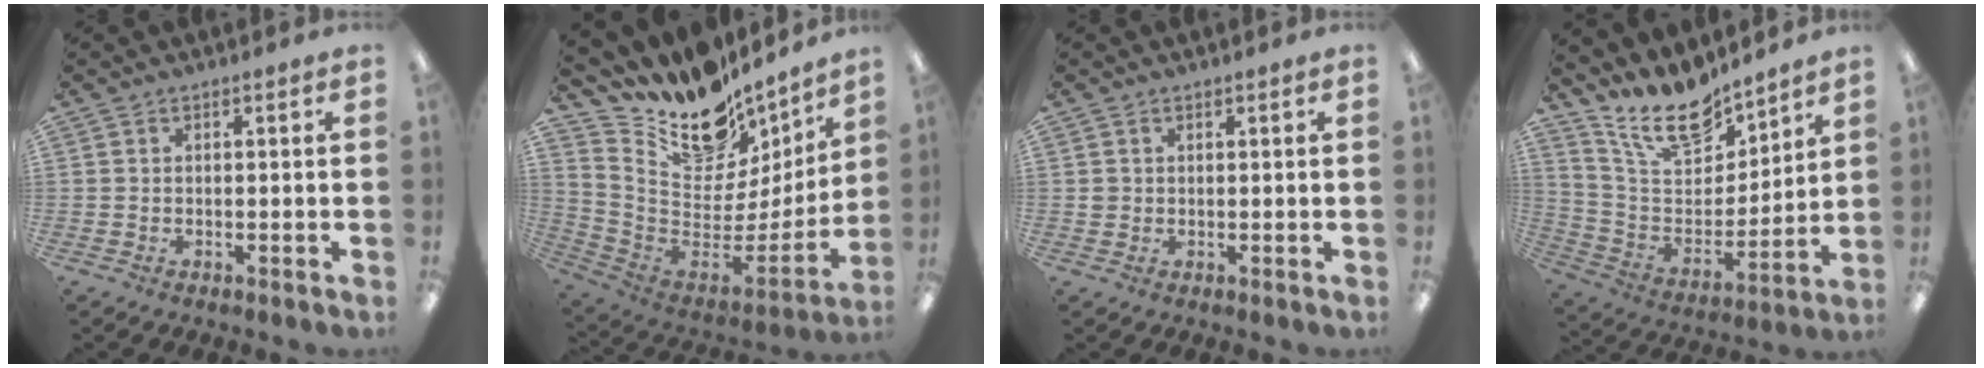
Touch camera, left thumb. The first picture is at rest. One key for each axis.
{"total": 15.8, "fx": 11.9, "fy": 8.4, "fz": 6.2, "tx": -0.105, "ty": -0.114, "tz": 0.212}
{"total": 1.3, "fx": 0.6, "fy": 1.1, "fz": 0.1, "tx": -0.003, "ty": 0.003, "tz": 0.011}
{"total": 17.3, "fx": 13.6, "fy": 7.0, "fz": 8.0, "tx": -0.163, "ty": -0.076, "tz": 0.243}